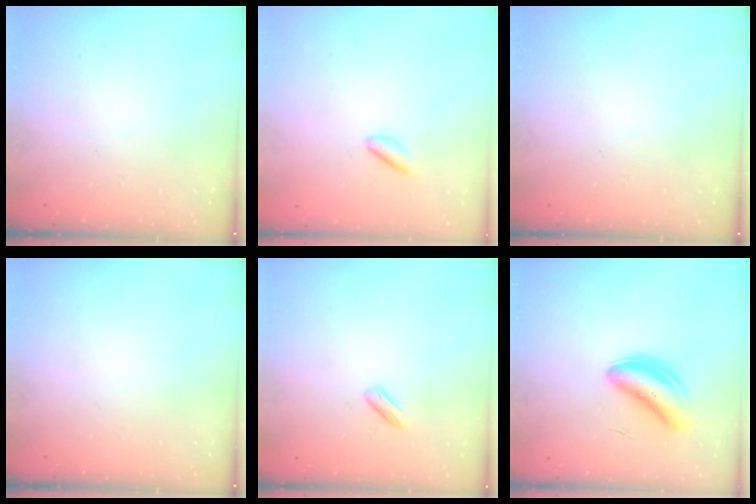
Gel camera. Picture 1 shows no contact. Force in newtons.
{"total": 2.2, "press": 2.1, "slide": 0.7}
{"total": 0.0}
{"total": 0.0}
{"total": 2.4, "press": 2.3, "slide": 0.8}
{"total": 4.7, "press": 4.6, "slide": 1.2}